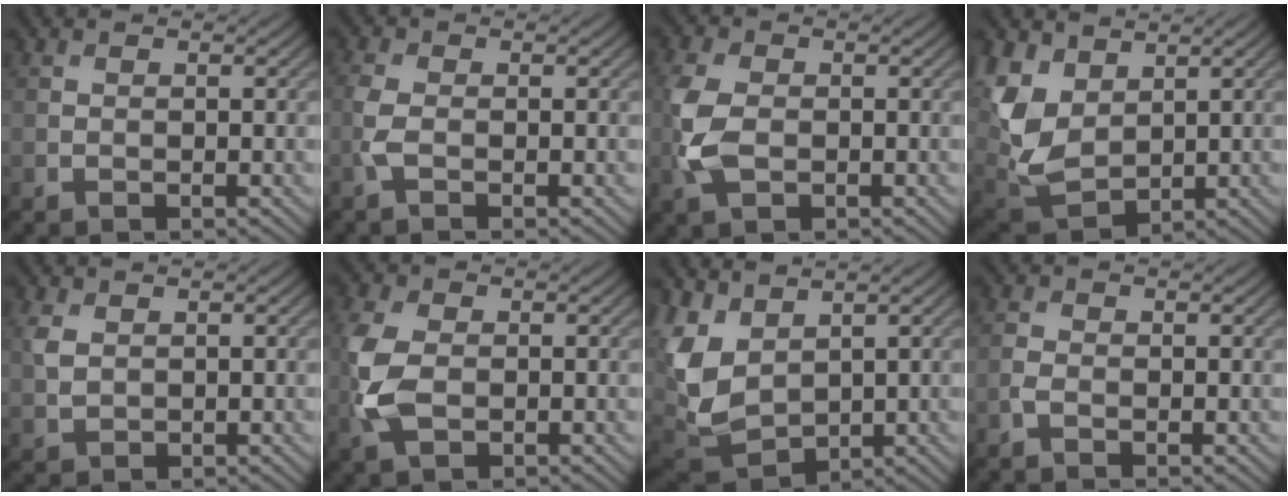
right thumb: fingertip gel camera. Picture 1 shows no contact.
{"total": 2.2, "force": [-0.9, 0.8, 1.9], "torque": [-0.059, -0.001, -0.030]}
{"total": 5.9, "force": [-1.1, 3.6, 4.6], "torque": [-0.129, -0.002, -0.028]}
{"total": 9.9, "force": [3.5, 6.4, 6.6], "torque": [-0.198, 0.005, 0.072]}
{"total": 2.4, "force": [0.8, 1.7, 1.6], "torque": [-0.047, 0.000, 0.019]}
{"total": 6.6, "force": [-1.1, 4.1, 5.1], "torque": [-0.142, -0.003, -0.029]}
{"total": 9.8, "force": [2.9, 6.3, 7.0], "torque": [-0.209, 0.000, 0.061]}
{"total": 1.4, "force": [-0.8, 0.6, 1.0], "torque": [-0.028, -0.001, -0.024]}